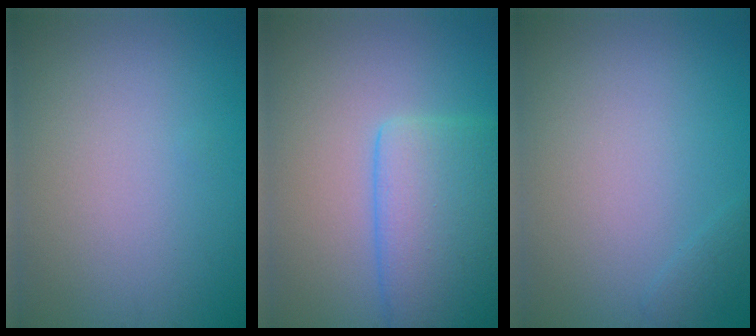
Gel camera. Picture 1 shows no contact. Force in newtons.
{"total": 6.4, "press": 6.4, "slide": 0.3}
{"total": 0.7, "press": 0.7, "slide": 0.0}